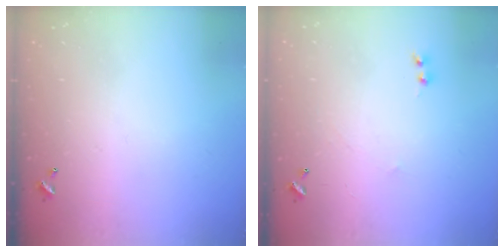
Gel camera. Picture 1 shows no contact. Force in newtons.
{"total": 1.1, "press": 0.9, "slide": 0.6}